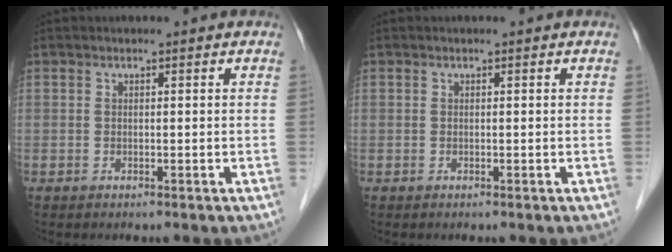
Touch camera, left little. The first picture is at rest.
{"total": 0.0}